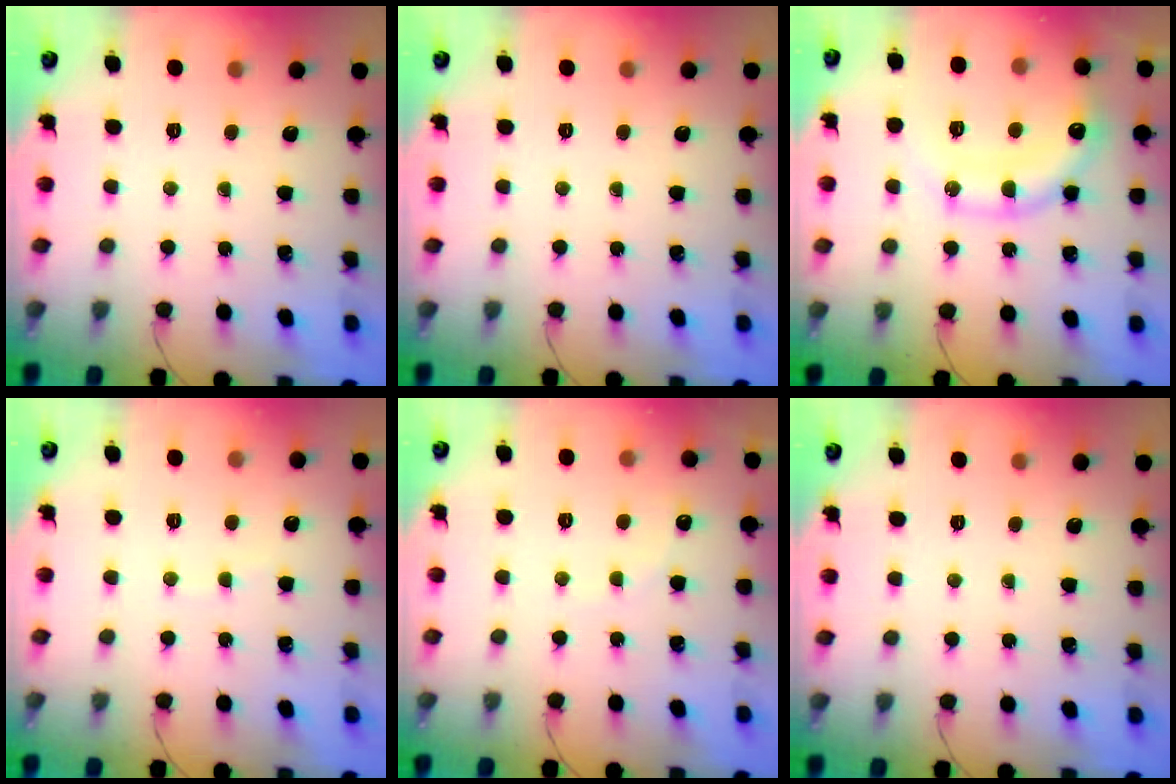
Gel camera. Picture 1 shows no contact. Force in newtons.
{"total": 0.0}
{"total": 16.1, "press": 16.0, "slide": 2.4}
{"total": 2.9, "press": 2.9, "slide": 0.7}
{"total": 5.1, "press": 5.0, "slide": 1.0}
{"total": 0.0}